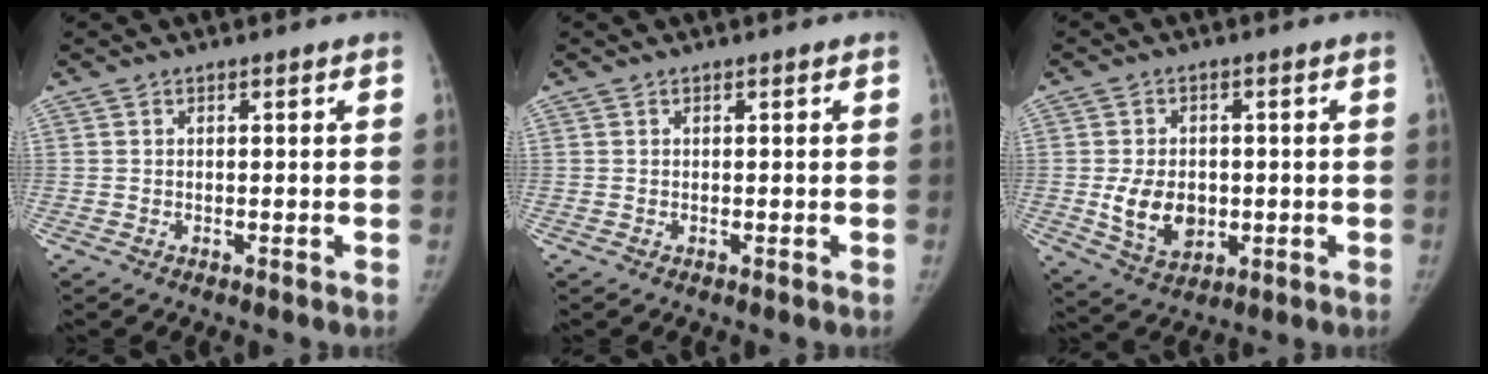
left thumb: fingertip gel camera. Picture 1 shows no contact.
{"total": 0.0}
{"total": 8.8, "force": [-0.9, 6.4, 6.0], "torque": [-0.084, -0.007, -0.001]}